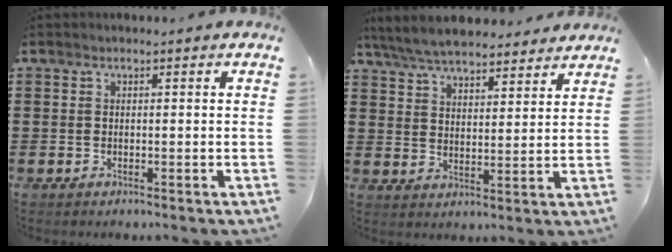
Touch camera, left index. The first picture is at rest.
{"total": 6.2, "force": [5.9, 1.1, 1.5], "torque": [-0.055, -0.021, 0.107]}